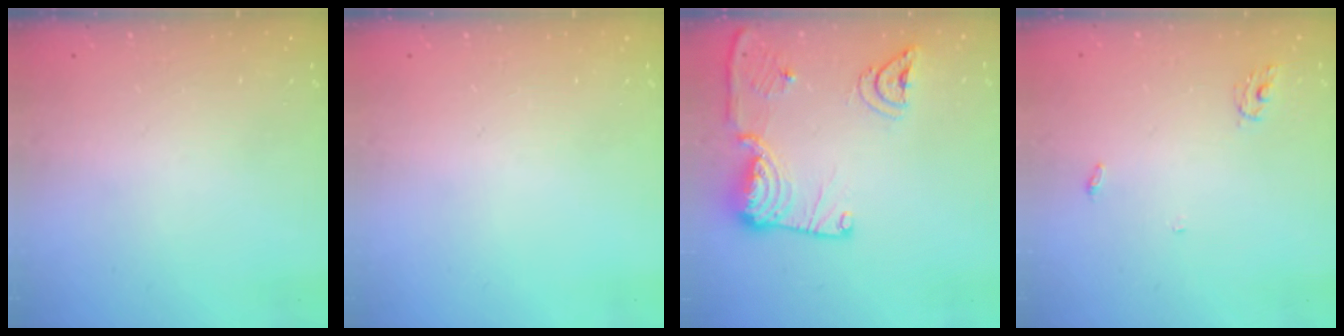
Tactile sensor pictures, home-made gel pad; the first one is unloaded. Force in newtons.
{"total": 0.0}
{"total": 16.4, "press": 16.3, "slide": 2.0}
{"total": 4.0, "press": 4.0, "slide": 0.3}